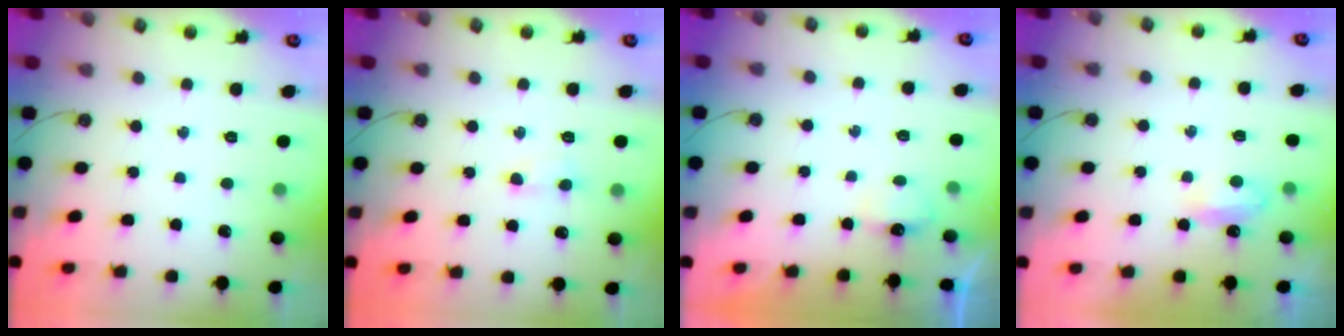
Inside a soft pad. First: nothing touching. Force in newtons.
{"total": 3.8, "press": 3.7, "slide": 0.7}
{"total": 3.8, "press": 3.8, "slide": 0.6}
{"total": 5.3, "press": 5.2, "slide": 0.8}